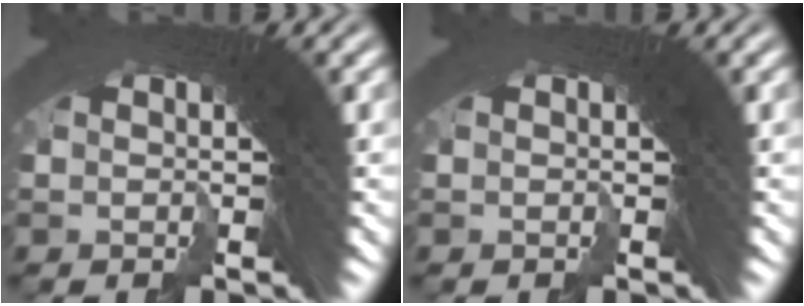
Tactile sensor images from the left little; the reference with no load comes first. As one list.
[{"total": 0.0}]